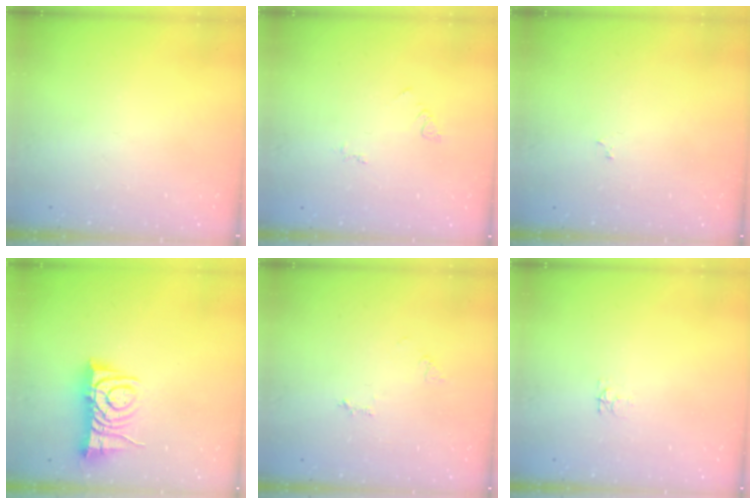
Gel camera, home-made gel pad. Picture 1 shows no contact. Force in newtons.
{"total": 2.9, "press": 2.9, "slide": 0.4}
{"total": 2.2, "press": 2.1, "slide": 0.3}
{"total": 8.0, "press": 8.0, "slide": 0.7}
{"total": 4.1, "press": 4.0, "slide": 0.4}
{"total": 3.4, "press": 3.4, "slide": 0.4}